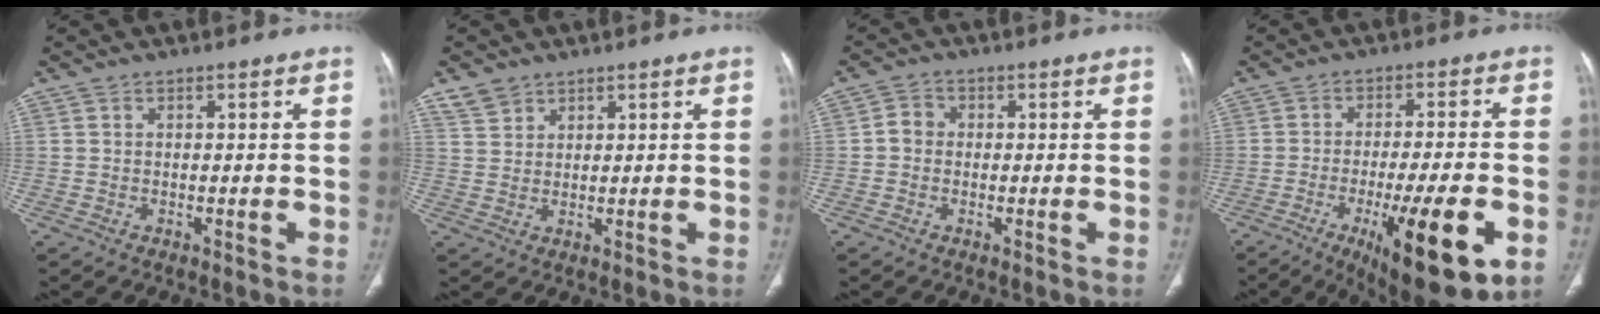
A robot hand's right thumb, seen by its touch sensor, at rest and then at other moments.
{"total": 3.5, "force": [2.6, 2.1, 0.8], "torque": [-0.006, -0.007, 0.055]}
{"total": 2.7, "force": [-0.3, 2.4, 1.2], "torque": [-0.010, 0.010, -0.012]}
{"total": 18.1, "force": [-6.9, 4.4, 16.2], "torque": [-0.219, 0.003, -0.092]}